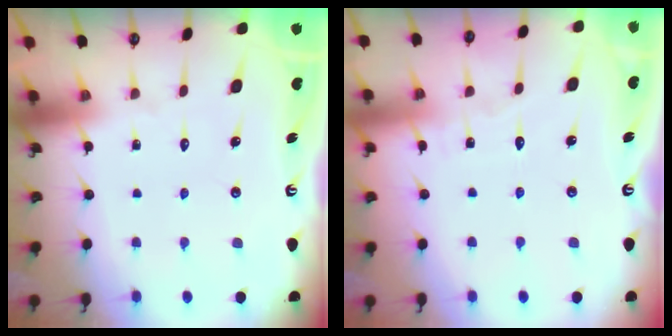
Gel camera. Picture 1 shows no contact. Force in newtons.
{"total": 3.9, "press": 3.8, "slide": 0.5}